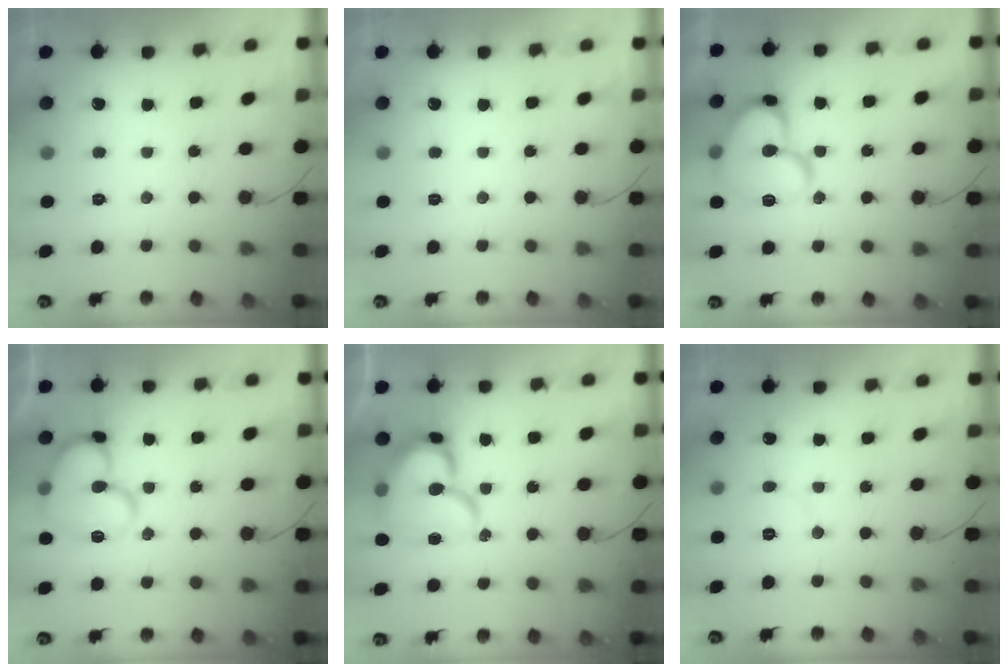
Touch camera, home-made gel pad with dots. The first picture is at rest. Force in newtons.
{"total": 0.0}
{"total": 16.2, "press": 16.1, "slide": 1.7}
{"total": 15.5, "press": 15.4, "slide": 1.6}
{"total": 17.7, "press": 17.7, "slide": 1.7}
{"total": 4.3, "press": 4.3, "slide": 0.5}